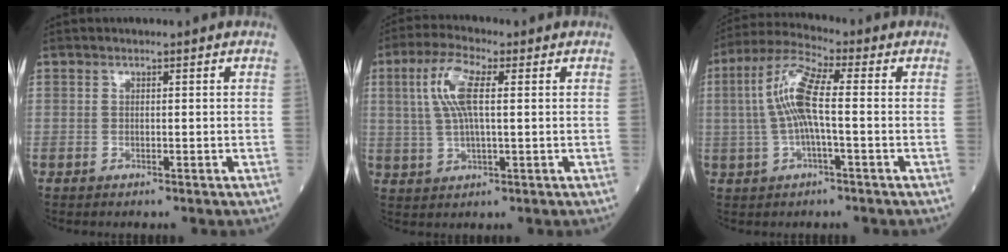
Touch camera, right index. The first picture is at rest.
{"total": 8.0, "force": [2.1, 1.9, 7.4], "torque": [-0.162, 0.013, 0.042]}
{"total": 9.1, "force": [0.1, 1.5, 9.0], "torque": [-0.193, 0.020, -0.003]}